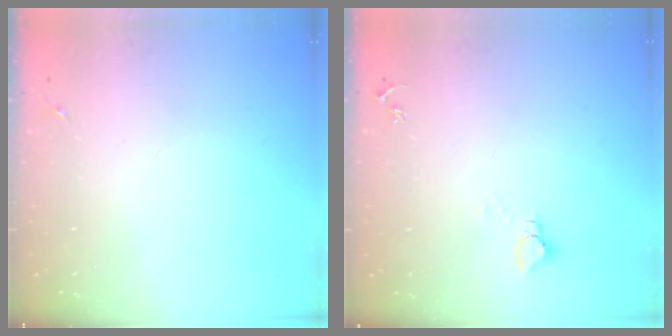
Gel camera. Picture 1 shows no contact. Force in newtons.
{"total": 2.7, "press": 2.7, "slide": 0.1}